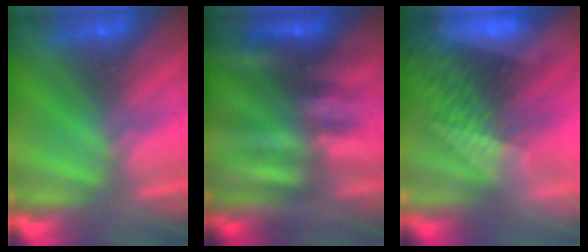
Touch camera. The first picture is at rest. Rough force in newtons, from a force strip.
{"total": 2.4}
{"total": 10.8}